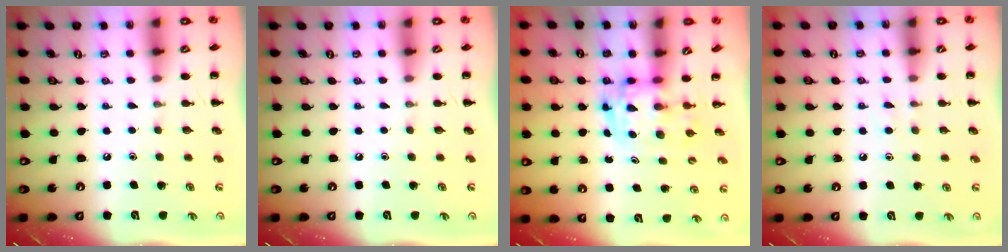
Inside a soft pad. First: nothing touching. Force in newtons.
{"total": 0.0}
{"total": 3.0, "press": 3.0, "slide": 0.5}
{"total": 2.9, "press": 2.5, "slide": 1.4}